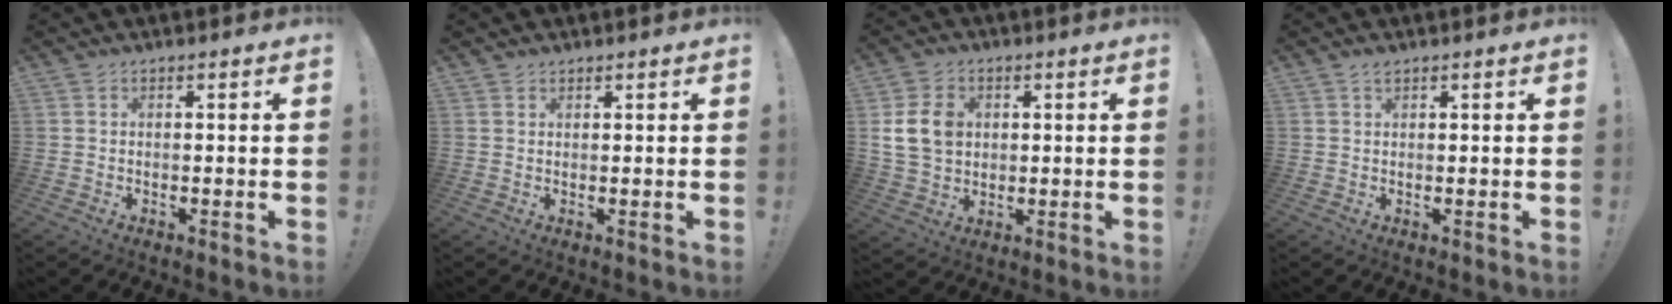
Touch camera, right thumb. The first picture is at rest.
{"total": 1.1, "force": [0.9, 0.7, 0.0], "torque": [0.001, -0.001, 0.018]}
{"total": 10.3, "force": [2.2, 8.2, 5.9], "torque": [-0.110, 0.005, 0.048]}
{"total": 1.3, "force": [1.1, 0.2, 0.6], "torque": [-0.004, -0.003, 0.019]}